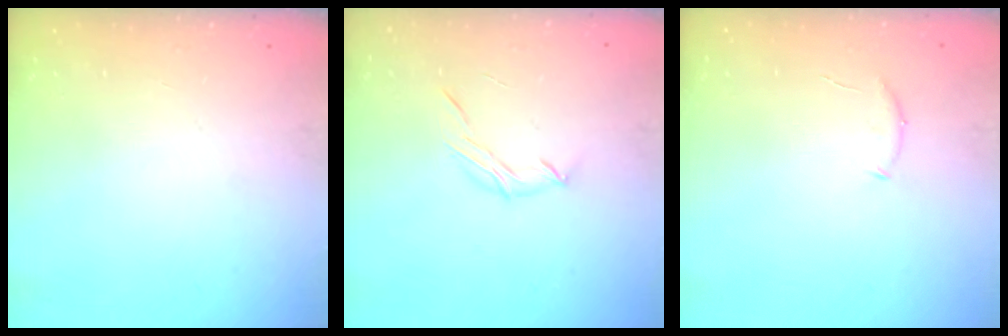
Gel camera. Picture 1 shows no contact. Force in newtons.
{"total": 5.7, "press": 5.6, "slide": 1.1}
{"total": 6.1, "press": 6.0, "slide": 1.1}